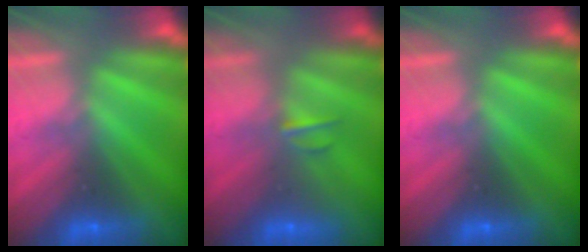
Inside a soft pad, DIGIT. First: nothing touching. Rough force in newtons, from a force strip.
{"total": 2.1}
{"total": 0.0}